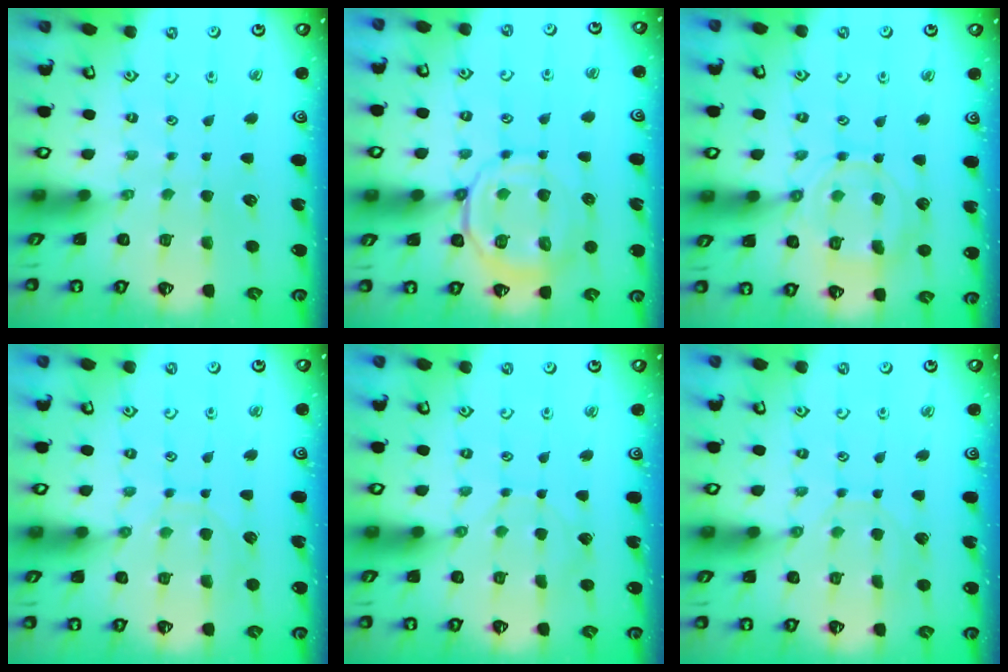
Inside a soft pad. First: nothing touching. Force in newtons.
{"total": 12.2, "press": 12.1, "slide": 1.3}
{"total": 11.2, "press": 11.1, "slide": 1.1}
{"total": 8.7, "press": 8.7, "slide": 0.6}
{"total": 3.8, "press": 3.8, "slide": 0.4}
{"total": 6.3, "press": 6.3, "slide": 0.7}